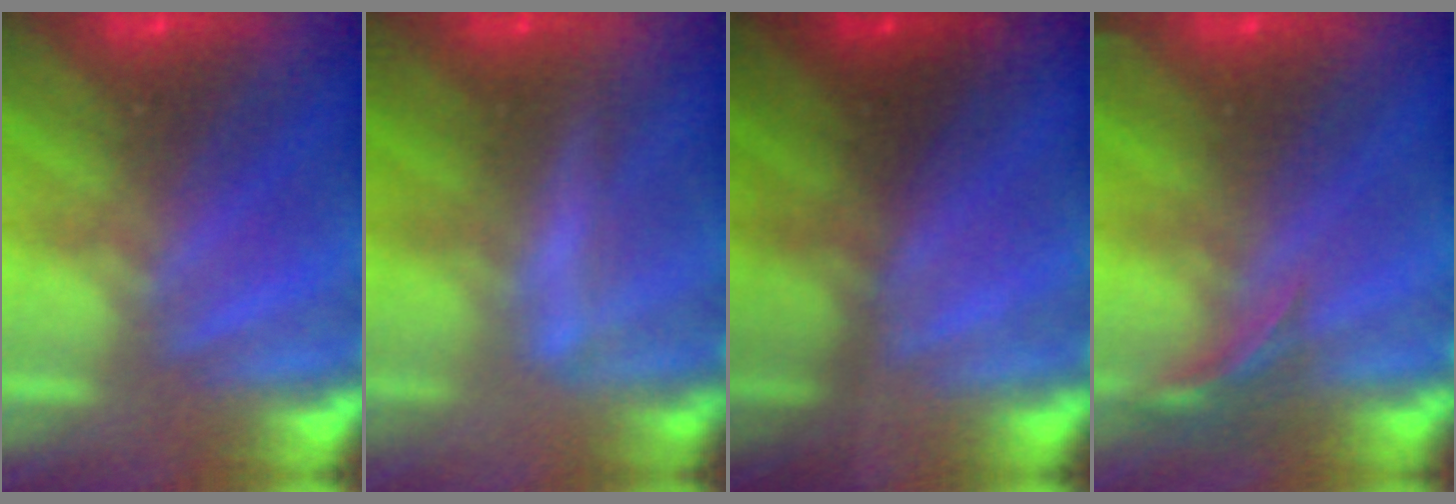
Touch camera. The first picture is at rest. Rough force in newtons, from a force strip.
{"total": 2.1}
{"total": 1.3}
{"total": 2.9}